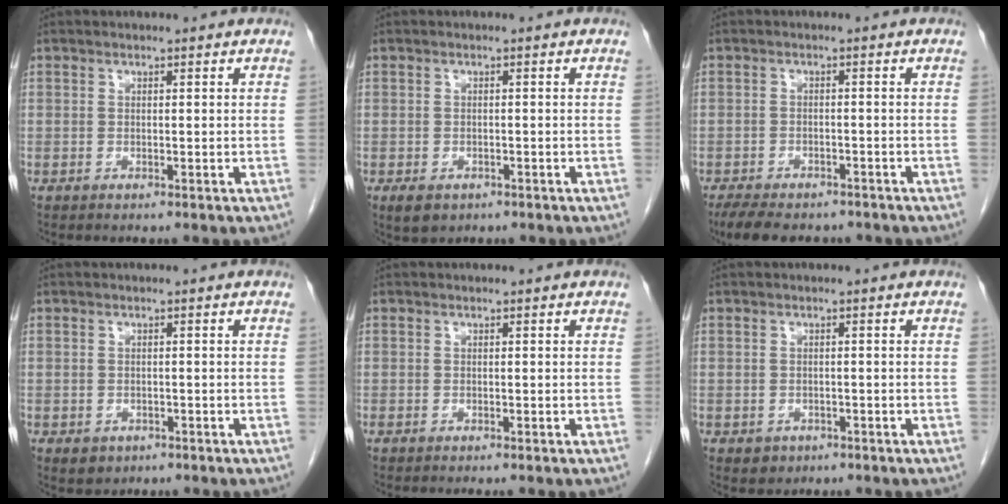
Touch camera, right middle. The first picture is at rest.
{"total": 2.9, "force": [-1.7, 1.9, 1.4], "torque": [-0.024, -0.003, -0.019]}
{"total": 10.0, "force": [-8.2, 3.8, 4.3], "torque": [-0.074, -0.003, -0.116]}
{"total": 2.0, "force": [-0.9, 1.6, 0.7], "torque": [-0.009, 0.001, -0.005]}
{"total": 0.8, "force": [-0.7, 0.0, 0.4], "torque": [-0.004, 0.000, -0.010]}
{"total": 1.8, "force": [-0.9, 1.5, 0.4], "torque": [-0.007, 0.004, -0.006]}